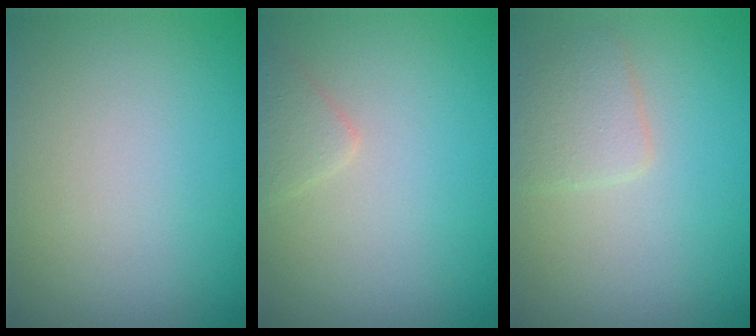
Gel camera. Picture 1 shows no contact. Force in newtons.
{"total": 1.3, "press": 1.3, "slide": 0.1}
{"total": 2.2, "press": 2.2, "slide": 0.1}